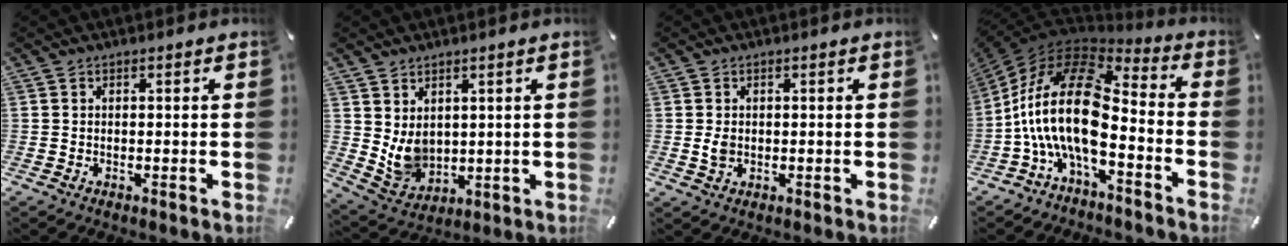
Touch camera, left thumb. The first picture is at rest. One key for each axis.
{"total": 7.1, "fx": 2.9, "fy": 5.9, "fz": 2.7, "tx": -0.075, "ty": -0.029, "tz": 0.056}
{"total": 2.1, "fx": 0.2, "fy": 1.6, "fz": 1.4, "tx": -0.035, "ty": 0.000, "tz": 0.001}
{"total": 22.6, "fx": -3.6, "fy": 11.9, "fz": 18.8, "tx": -0.415, "ty": 0.014, "tz": -0.065}